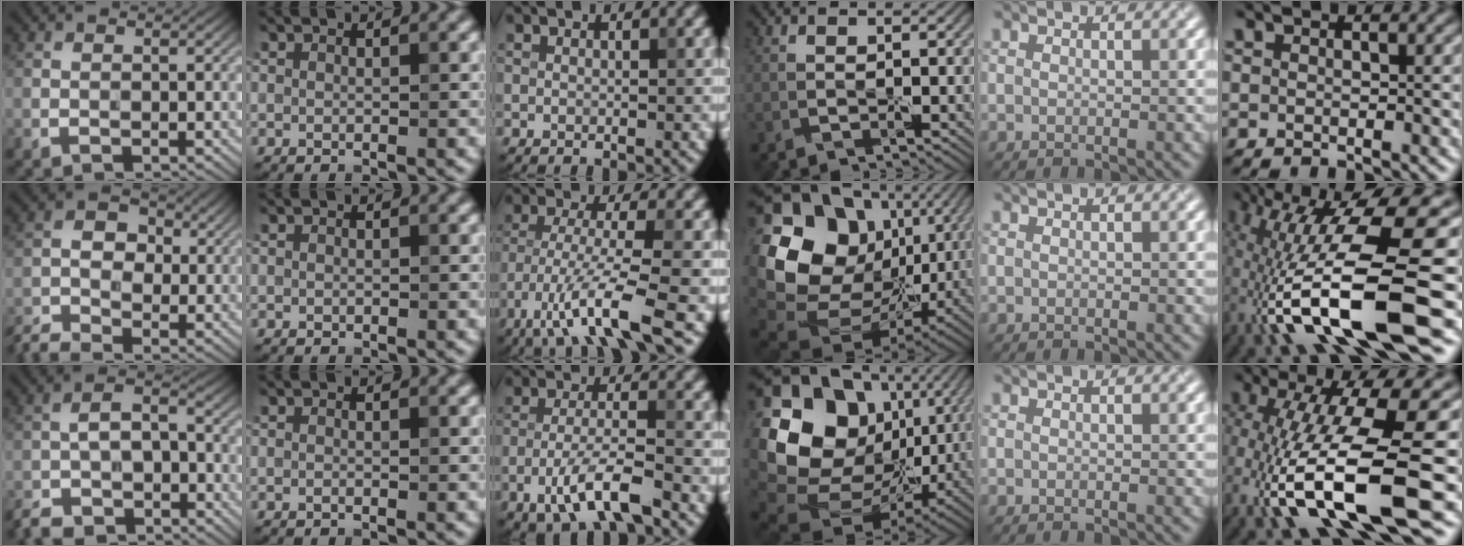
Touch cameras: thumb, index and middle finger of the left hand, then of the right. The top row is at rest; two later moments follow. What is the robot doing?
{"motion": "peel", "object": "shipping label"}